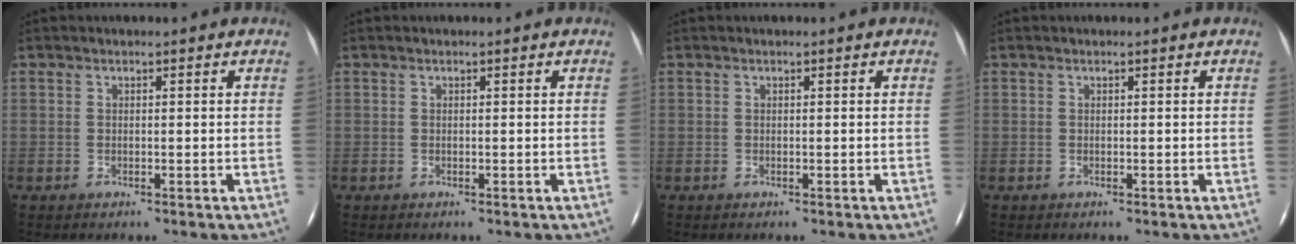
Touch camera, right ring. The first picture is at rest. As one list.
[{"total": 0.0}, {"total": 0.0}, {"total": 0.0}]